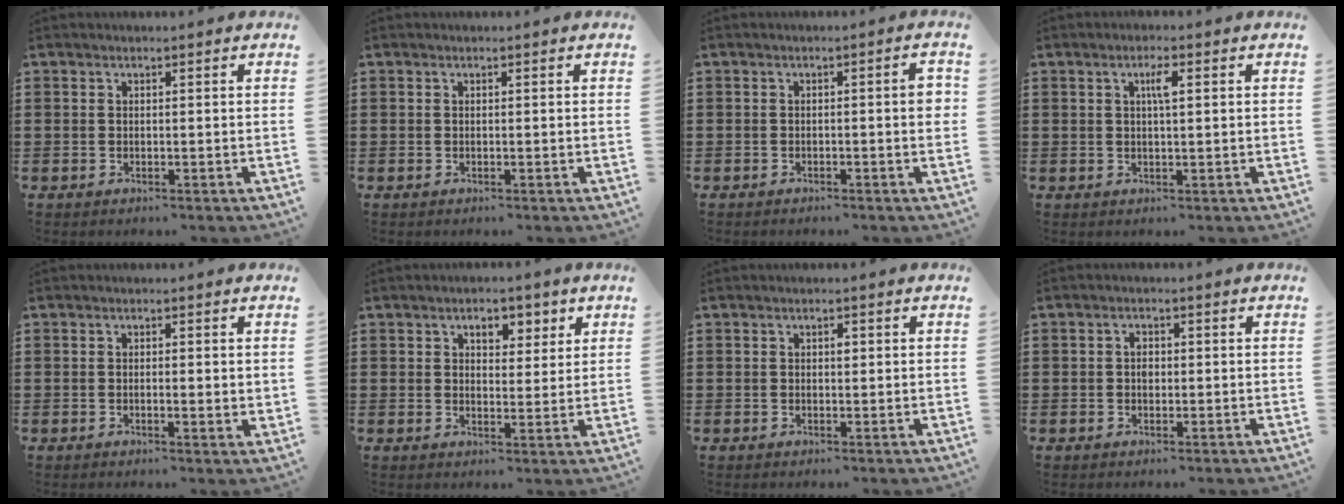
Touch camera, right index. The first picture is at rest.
{"total": 0.0}
{"total": 2.3, "force": [-0.7, 0.4, 2.2], "torque": [-0.027, -0.002, -0.015]}
{"total": 2.4, "force": [0.6, 0.4, 2.3], "torque": [-0.038, 0.001, 0.006]}
{"total": 1.0, "force": [0.0, 0.2, 0.9], "torque": [-0.018, 0.000, 0.000]}
{"total": 3.9, "force": [2.2, 2.4, 2.1], "torque": [-0.029, 0.002, 0.031]}
{"total": 0.9, "force": [0.2, 0.4, 0.7], "torque": [-0.015, 0.001, 0.004]}
{"total": 1.7, "force": [0.0, 1.0, 1.3], "torque": [-0.027, 0.005, -0.001]}